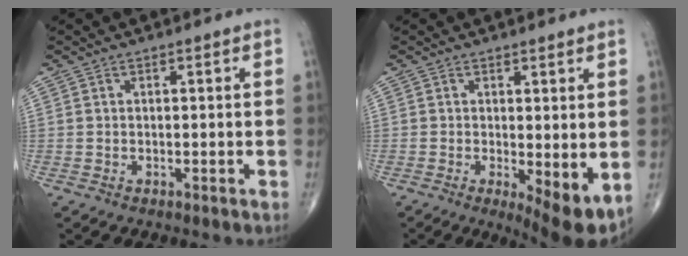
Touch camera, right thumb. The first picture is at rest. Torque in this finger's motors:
{"motor_torque": [-0.28, 0.41, 0.09, -0.15, 0.12]}